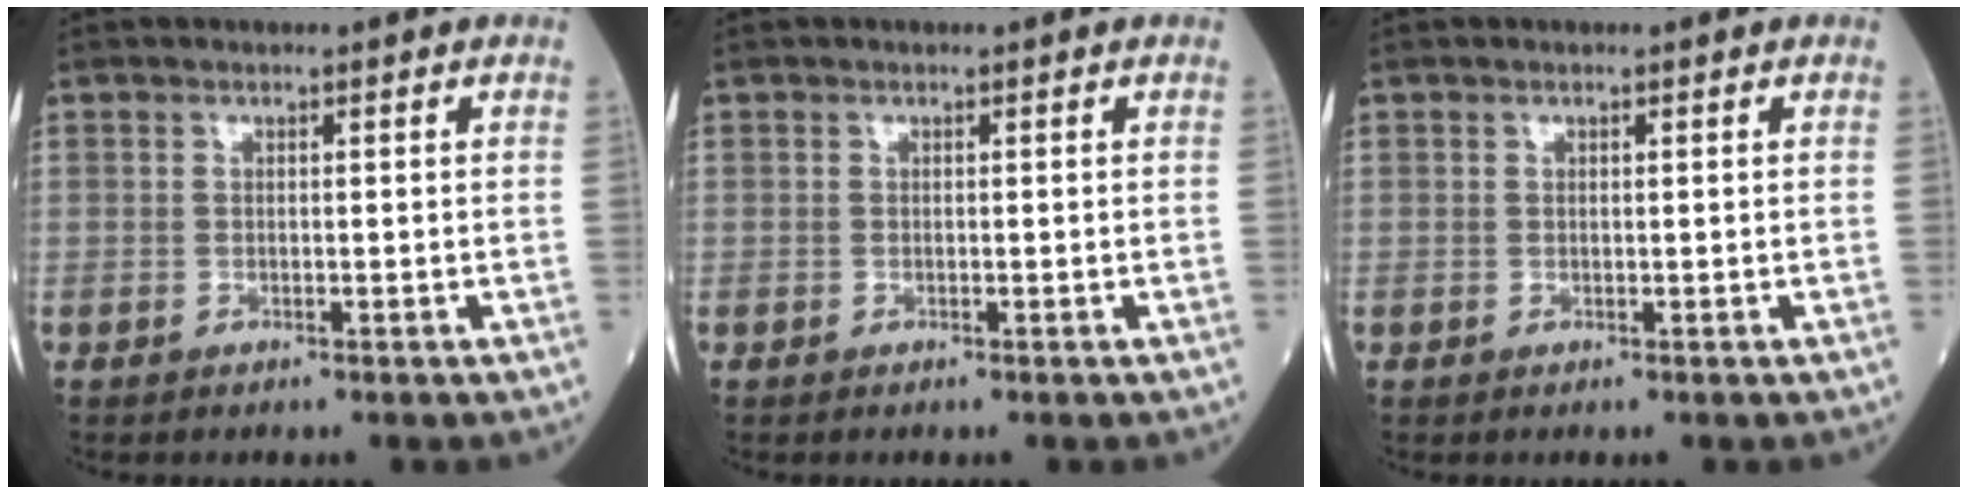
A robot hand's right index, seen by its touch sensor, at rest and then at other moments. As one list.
[{"total": 0.0}, {"total": 0.0}]